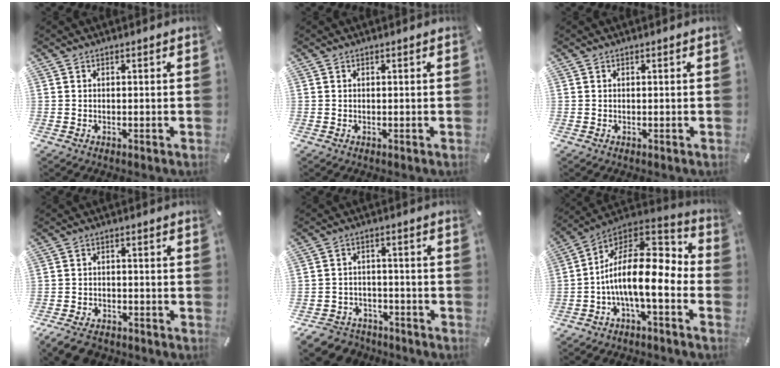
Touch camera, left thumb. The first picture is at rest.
{"total": 0.0}
{"total": 0.0}
{"total": 5.0, "force": [-4.0, 2.3, 1.9], "torque": [-0.047, 0.016, -0.078]}
{"total": 5.9, "force": [-4.2, 3.8, 1.5], "torque": [-0.037, 0.017, -0.080]}
{"total": 16.6, "force": [-3.2, 7.6, 14.4], "torque": [-0.263, -0.013, -0.054]}